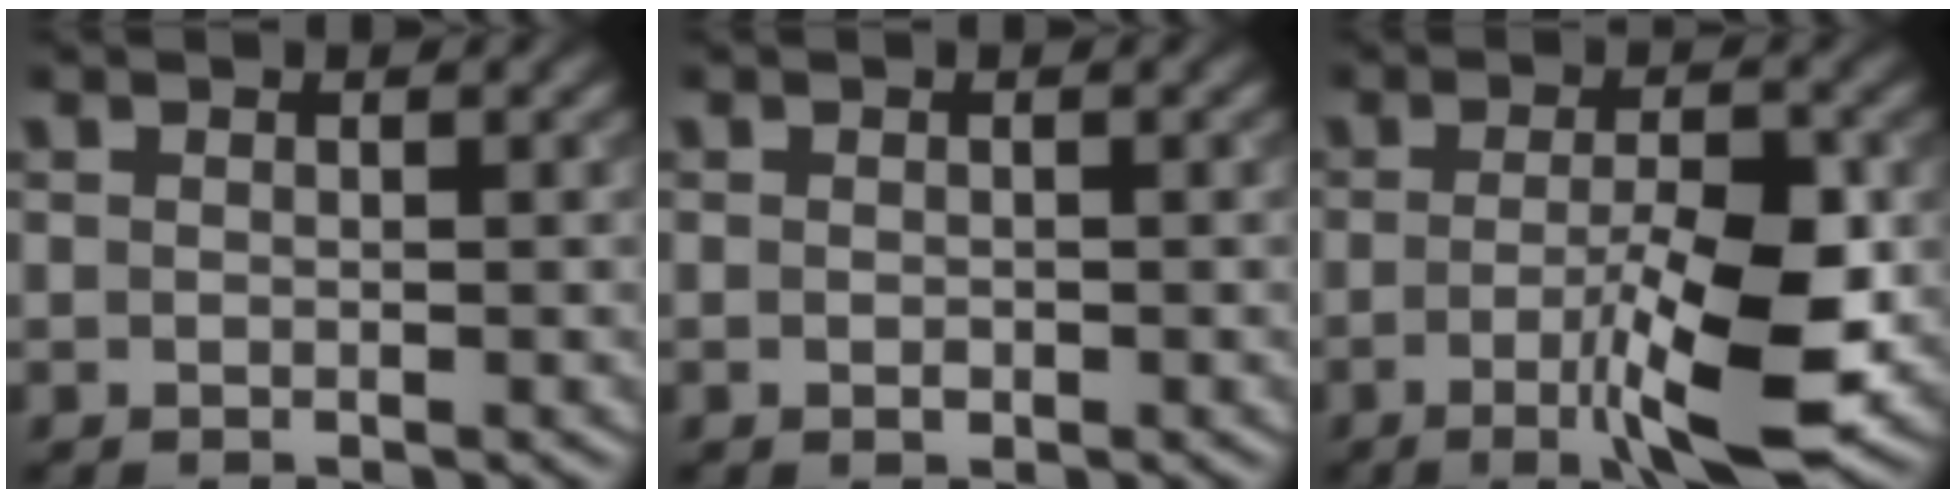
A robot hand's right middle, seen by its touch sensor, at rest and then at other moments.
{"total": 0.6, "force": [-0.1, 0.4, 0.4], "torque": [-0.007, -0.002, -0.001]}
{"total": 7.0, "force": [-1.9, 1.5, 6.6], "torque": [-0.107, -0.005, -0.029]}